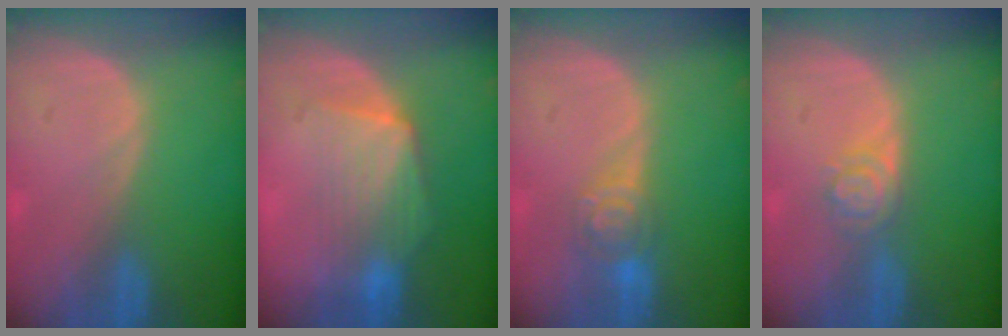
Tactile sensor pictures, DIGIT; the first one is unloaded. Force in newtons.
{"total": 7.3, "press": 7.0, "slide": 2.1}
{"total": 4.5, "press": 4.2, "slide": 1.6}
{"total": 3.9, "press": 3.4, "slide": 1.9}